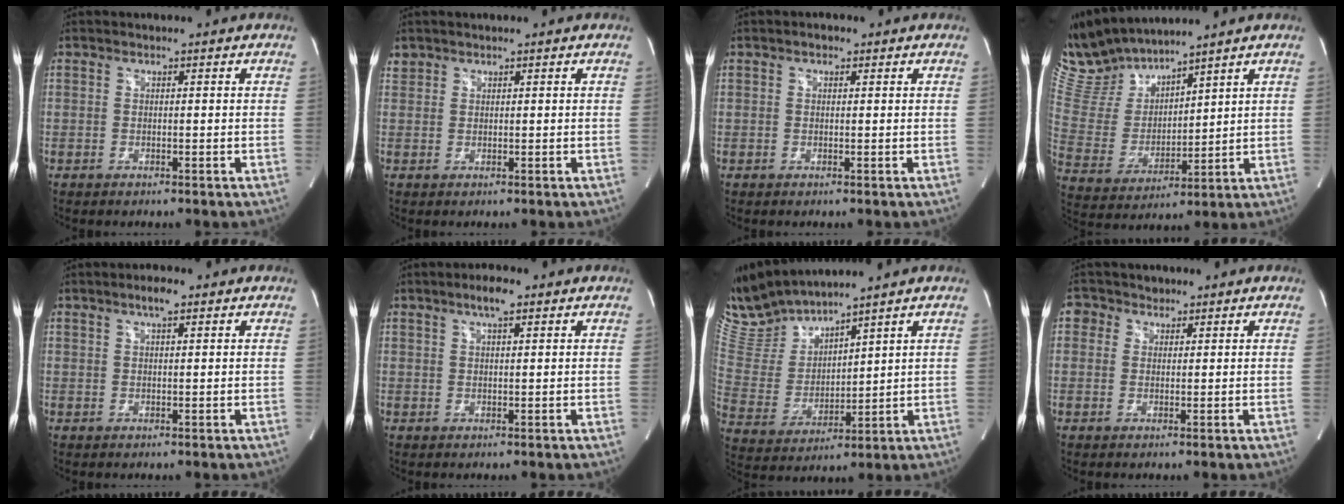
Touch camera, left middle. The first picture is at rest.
{"total": 1.3, "force": [1.0, 0.8, -0.1], "torque": [0.007, 0.010, 0.019]}
{"total": 1.1, "force": [0.7, 0.6, 0.6], "torque": [-0.014, 0.003, 0.009]}
{"total": 11.8, "force": [11.2, 2.0, 3.0], "torque": [-0.081, 0.006, 0.241]}
{"total": 2.6, "force": [1.6, 0.5, 2.0], "torque": [-0.039, 0.005, 0.028]}
{"total": 3.5, "force": [2.2, 0.6, 2.7], "torque": [-0.052, 0.006, 0.038]}
{"total": 10.9, "force": [10.5, 0.7, 2.6], "torque": [-0.074, -0.001, 0.230]}
{"total": 2.8, "force": [1.5, 2.4, 0.2], "torque": [0.001, 0.010, 0.020]}